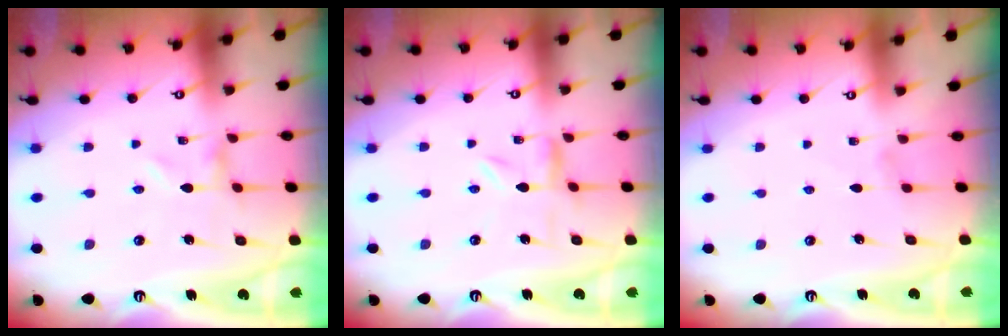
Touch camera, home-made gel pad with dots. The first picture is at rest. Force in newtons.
{"total": 1.8, "press": 1.8, "slide": 0.3}
{"total": 0.0}